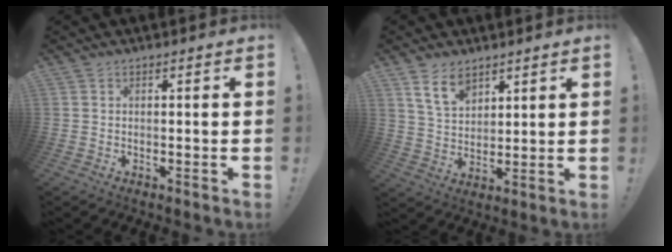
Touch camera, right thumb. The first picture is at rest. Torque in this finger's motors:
{"motor_torque": [-0.04, 0.27, 0.58, 0.70, 0.24]}